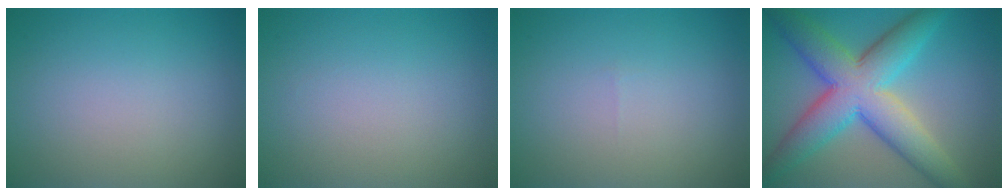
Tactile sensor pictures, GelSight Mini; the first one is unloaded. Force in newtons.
{"total": 0.0}
{"total": 0.0}
{"total": 9.9, "press": 9.9, "slide": 0.1}